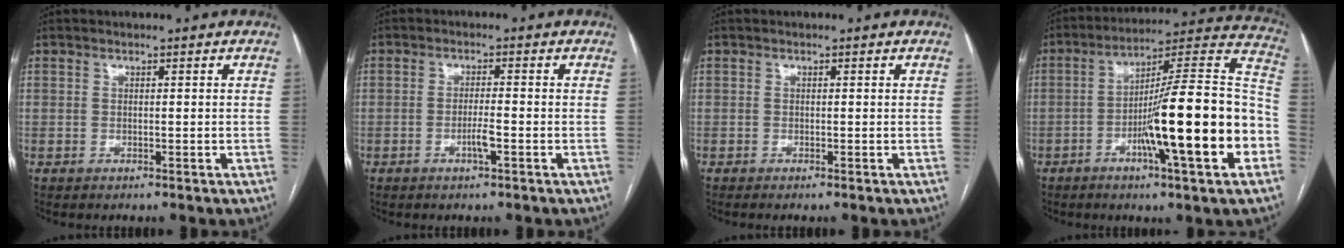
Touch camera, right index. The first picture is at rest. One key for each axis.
{"total": 2.7, "fx": -1.2, "fy": 0.1, "fz": 2.5, "tx": -0.047, "ty": -0.001, "tz": -0.022}
{"total": 0.5, "fx": -0.2, "fy": 0.0, "fz": 0.5, "tx": -0.010, "ty": 0.001, "tz": -0.004}
{"total": 22.0, "fx": -6.3, "fy": 1.0, "fz": 21.0, "tx": -0.280, "ty": 0.006, "tz": -0.101}